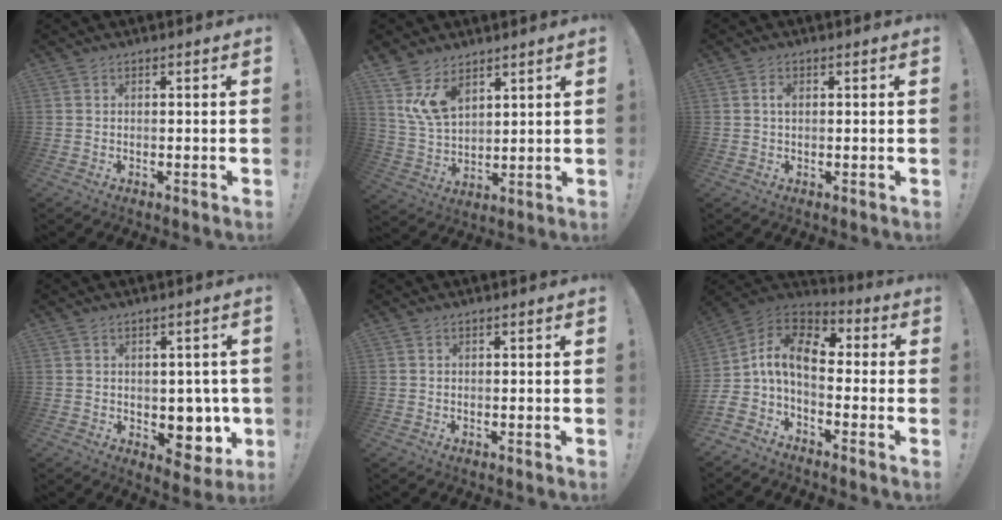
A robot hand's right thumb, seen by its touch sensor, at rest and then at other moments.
{"total": 11.5, "force": [7.2, 6.6, 6.2], "torque": [-0.121, -0.035, 0.141]}
{"total": 1.6, "force": [0.3, 1.0, 1.2], "torque": [-0.021, 0.005, 0.004]}
{"total": 8.2, "force": [-0.6, 6.6, 4.8], "torque": [-0.031, -0.010, 0.003]}
{"total": 0.0}
{"total": 12.6, "force": [0.4, 7.0, 10.5], "torque": [-0.201, 0.009, 0.007]}